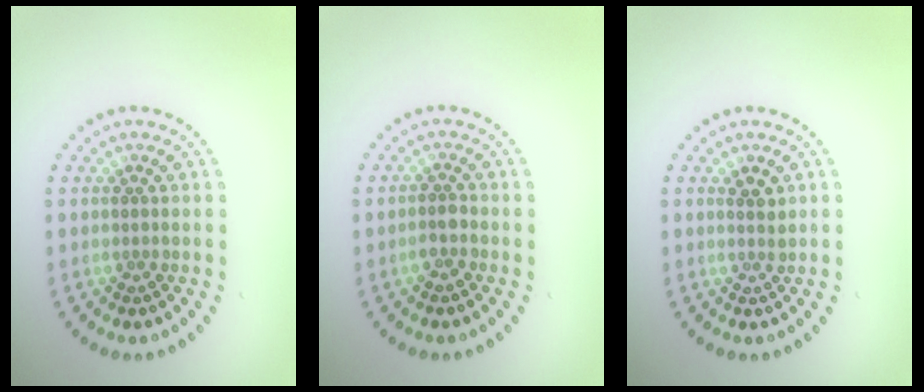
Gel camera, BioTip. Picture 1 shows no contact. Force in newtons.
{"total": 1.5, "press": 1.3, "slide": 0.7}
{"total": 1.3, "press": 1.1, "slide": 0.6}